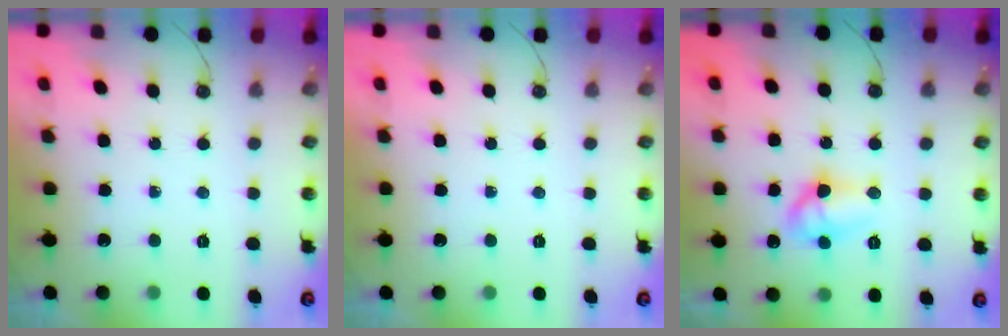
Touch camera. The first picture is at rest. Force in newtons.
{"total": 0.0}
{"total": 9.8, "press": 9.8, "slide": 0.7}